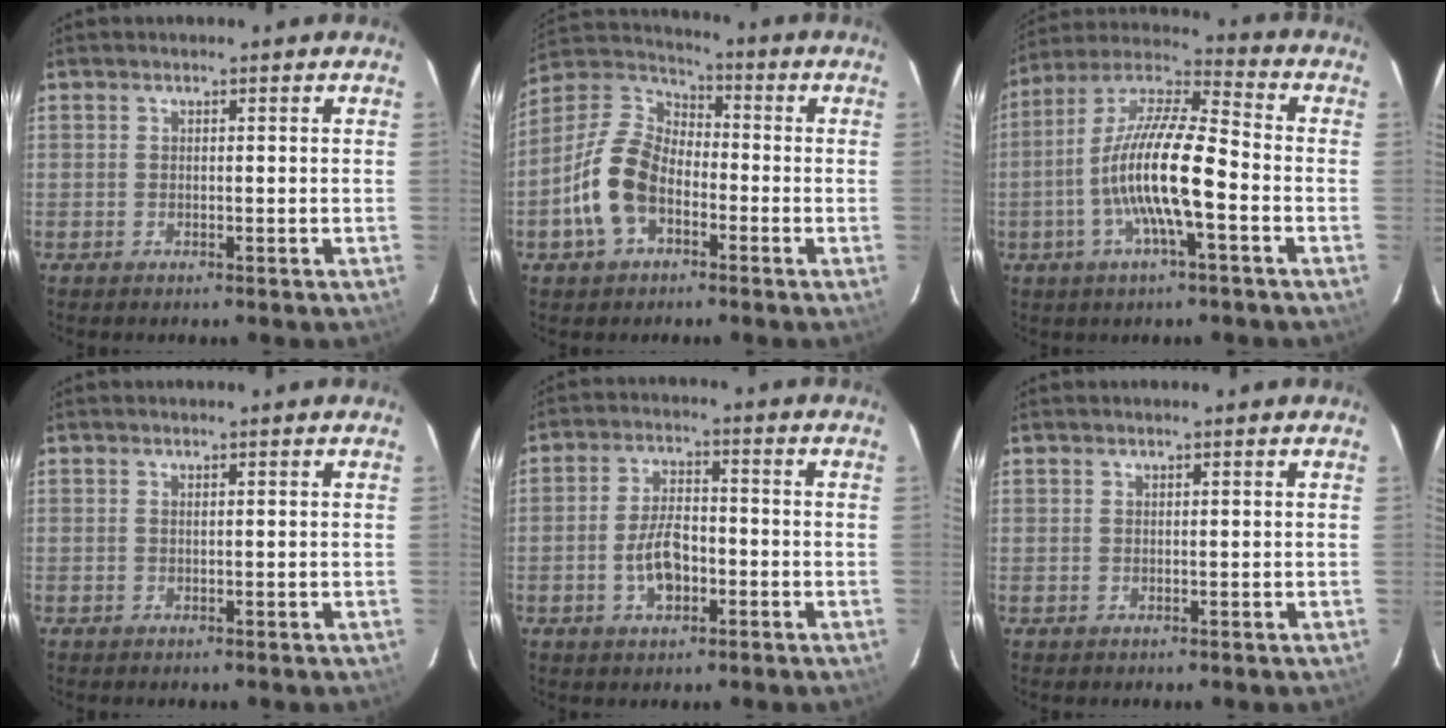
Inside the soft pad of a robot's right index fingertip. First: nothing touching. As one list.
[{"total": 13.0, "force": [-4.8, 8.5, 8.6], "torque": [-0.184, 0.019, -0.092]}, {"total": 14.6, "force": [-4.0, 2.6, 13.8], "torque": [-0.264, 0.003, -0.082]}, {"total": 0.0}, {"total": 6.7, "force": [-2.3, 3.5, 5.2], "torque": [-0.102, 0.010, -0.035]}, {"total": 0.7, "force": [0.3, 0.6, 0.0], "torque": [0.003, 0.003, 0.005]}]